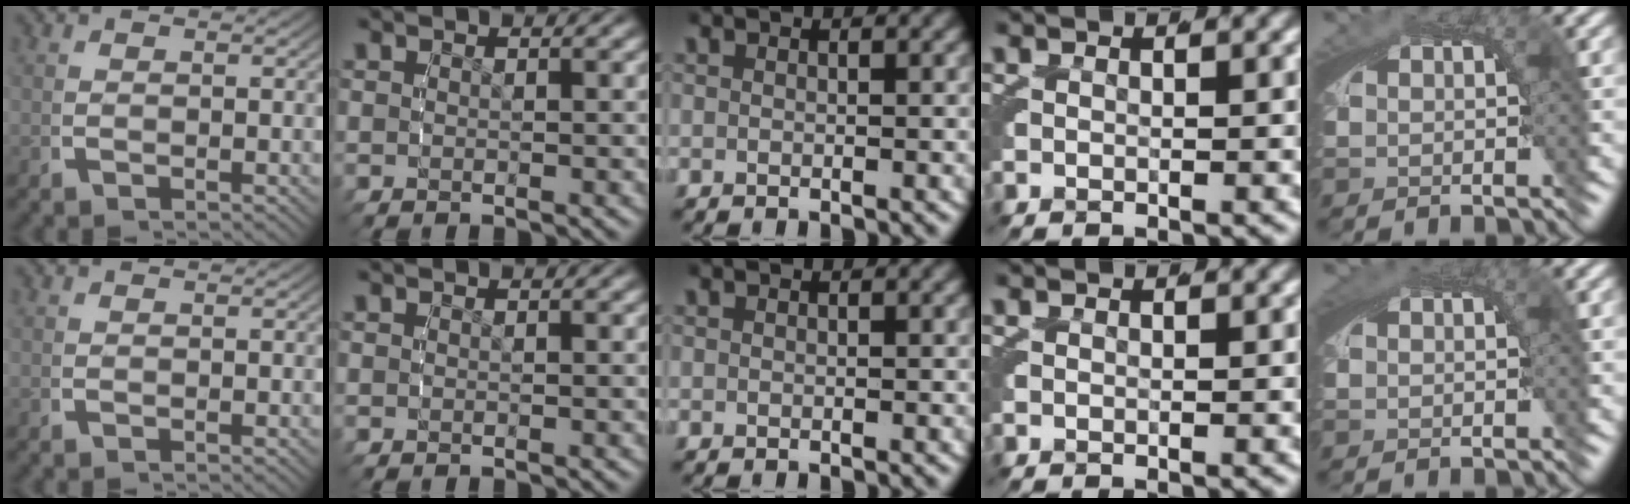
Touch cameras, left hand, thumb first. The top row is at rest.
{"little": {"total": 1.0, "force": [0.4, 0.0, 0.9], "torque": [-0.013, 0.004, 0.007]}}